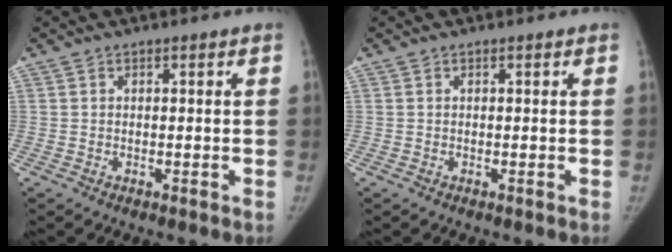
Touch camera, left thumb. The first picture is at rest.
{"total": 0.0}